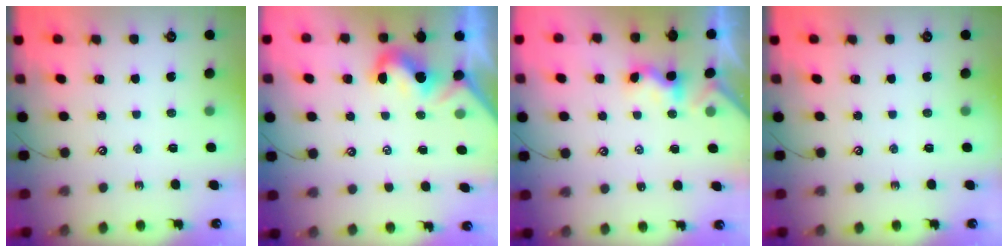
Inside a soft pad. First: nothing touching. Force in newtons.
{"total": 1.9, "press": 1.8, "slide": 0.6}
{"total": 1.4, "press": 1.3, "slide": 0.4}
{"total": 0.0}